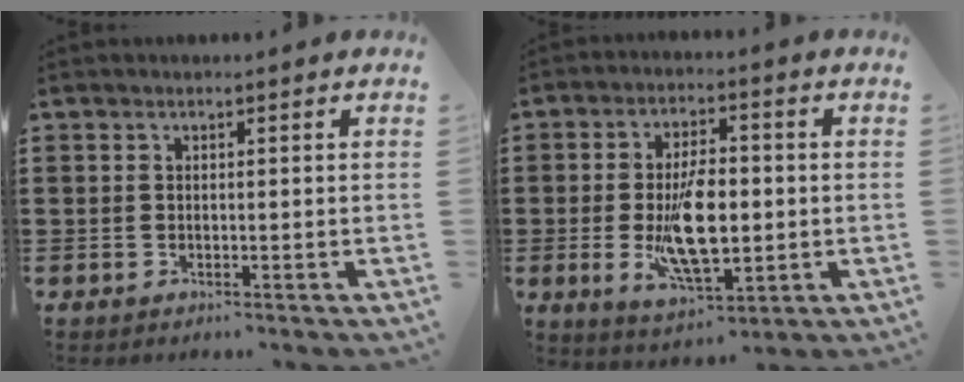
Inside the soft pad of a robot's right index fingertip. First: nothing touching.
{"total": 11.0, "force": [-1.1, 5.0, 9.8], "torque": [-0.184, -0.011, -0.022]}